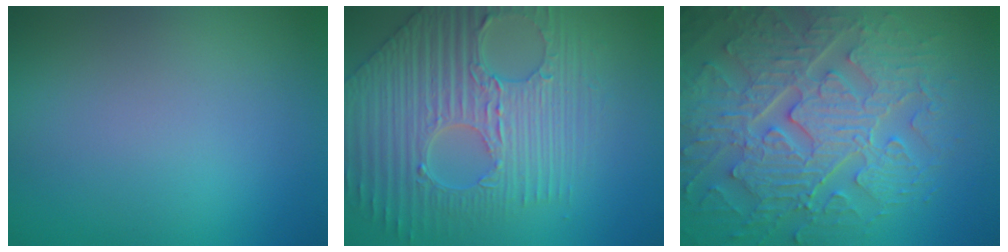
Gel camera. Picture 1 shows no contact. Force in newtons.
{"total": 6.9, "press": 5.8, "slide": 3.6}
{"total": 9.4, "press": 6.8, "slide": 6.5}